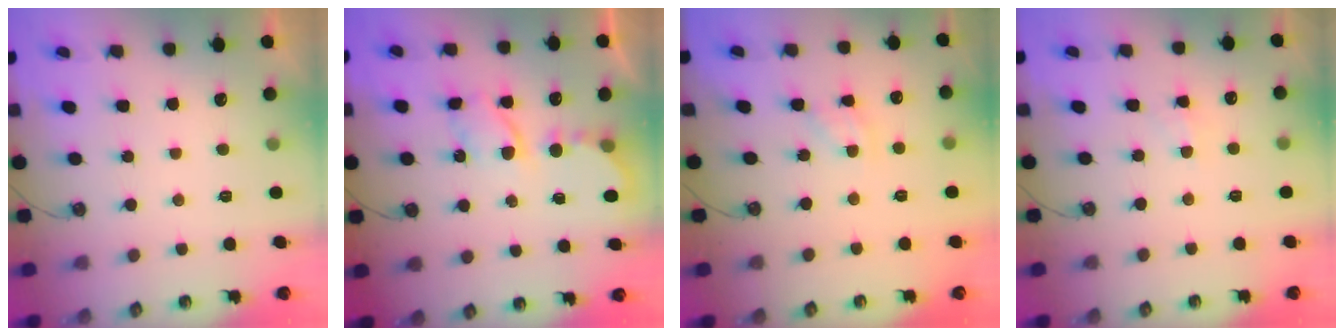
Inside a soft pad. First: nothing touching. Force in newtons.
{"total": 6.2, "press": 6.2, "slide": 0.4}
{"total": 5.2, "press": 5.2, "slide": 0.2}
{"total": 3.4, "press": 3.4, "slide": 0.6}